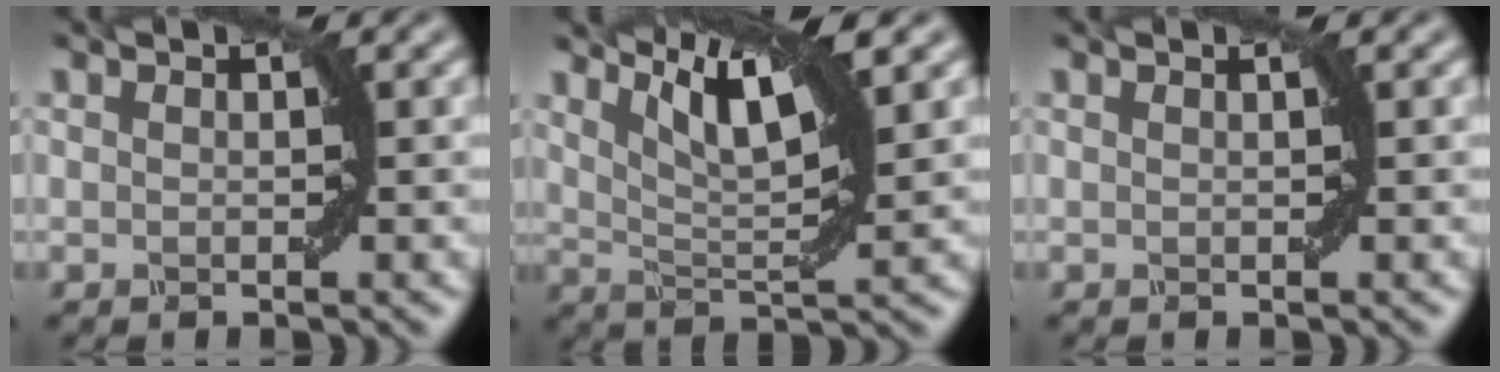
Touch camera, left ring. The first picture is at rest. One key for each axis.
{"total": 6.3, "fx": 3.3, "fy": 1.6, "fz": 5.1, "tx": -0.091, "ty": 0.007, "tz": 0.066}
{"total": 0.7, "fx": 0.3, "fy": 0.2, "fz": 0.5, "tx": 0.000, "ty": -0.003, "tz": -0.002}